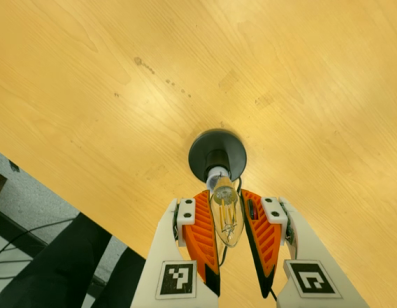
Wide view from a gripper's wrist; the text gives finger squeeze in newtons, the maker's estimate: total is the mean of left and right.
{"total": 11.3, "left": 10.6, "right": 12.0}